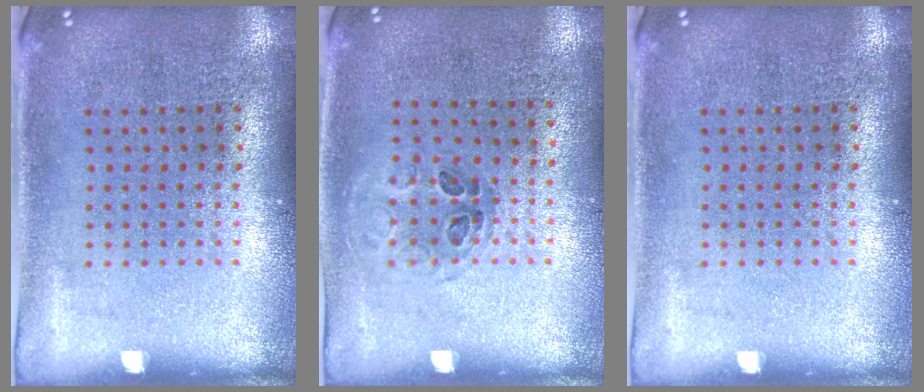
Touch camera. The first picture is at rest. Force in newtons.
{"total": 1.0, "press": 0.7, "slide": 0.7}
{"total": 0.0}